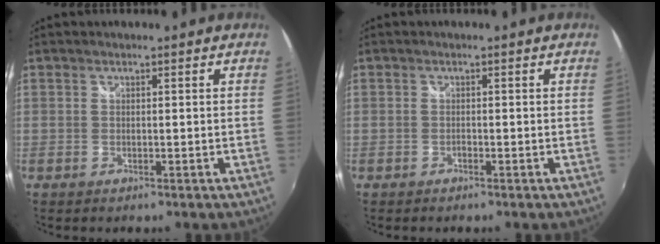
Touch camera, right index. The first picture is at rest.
{"total": 0.6, "force": [-0.5, 0.2, 0.2], "torque": [-0.004, -0.001, -0.010]}